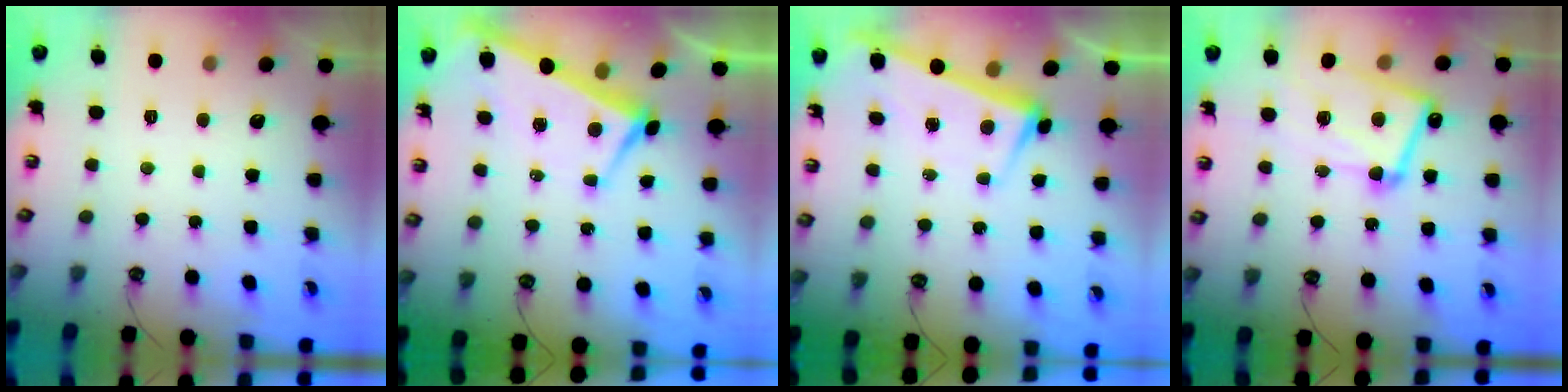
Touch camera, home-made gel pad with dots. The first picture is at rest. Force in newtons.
{"total": 2.5, "press": 2.4, "slide": 0.8}
{"total": 3.5, "press": 3.3, "slide": 1.0}
{"total": 15.2, "press": 15.1, "slide": 2.0}